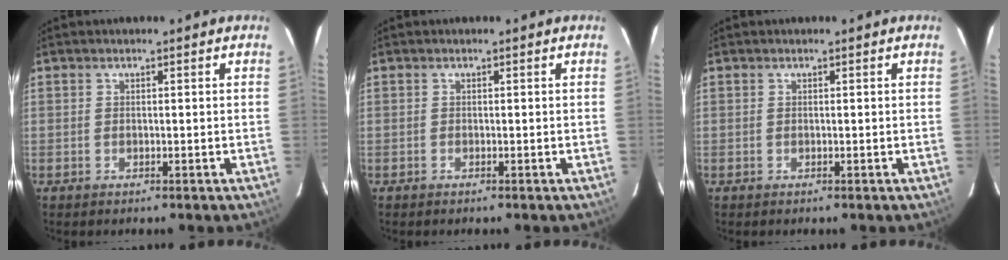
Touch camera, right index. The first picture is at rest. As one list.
[{"total": 0.0}, {"total": 0.0}]